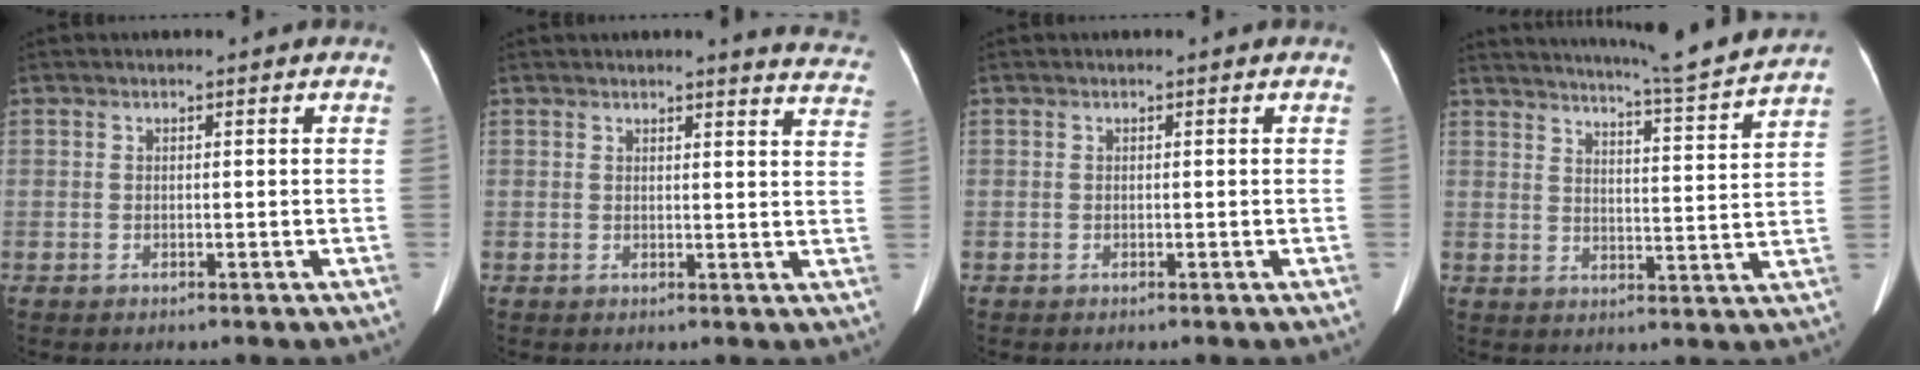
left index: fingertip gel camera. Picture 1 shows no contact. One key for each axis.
{"total": 8.8, "fx": 8.6, "fy": 0.6, "fz": 1.7, "tx": 0.006, "ty": -0.048, "tz": 0.061}
{"total": 0.0}
{"total": 12.8, "fx": 11.8, "fy": -1.7, "fz": 4.6, "tx": -0.085, "ty": -0.031, "tz": 0.158}